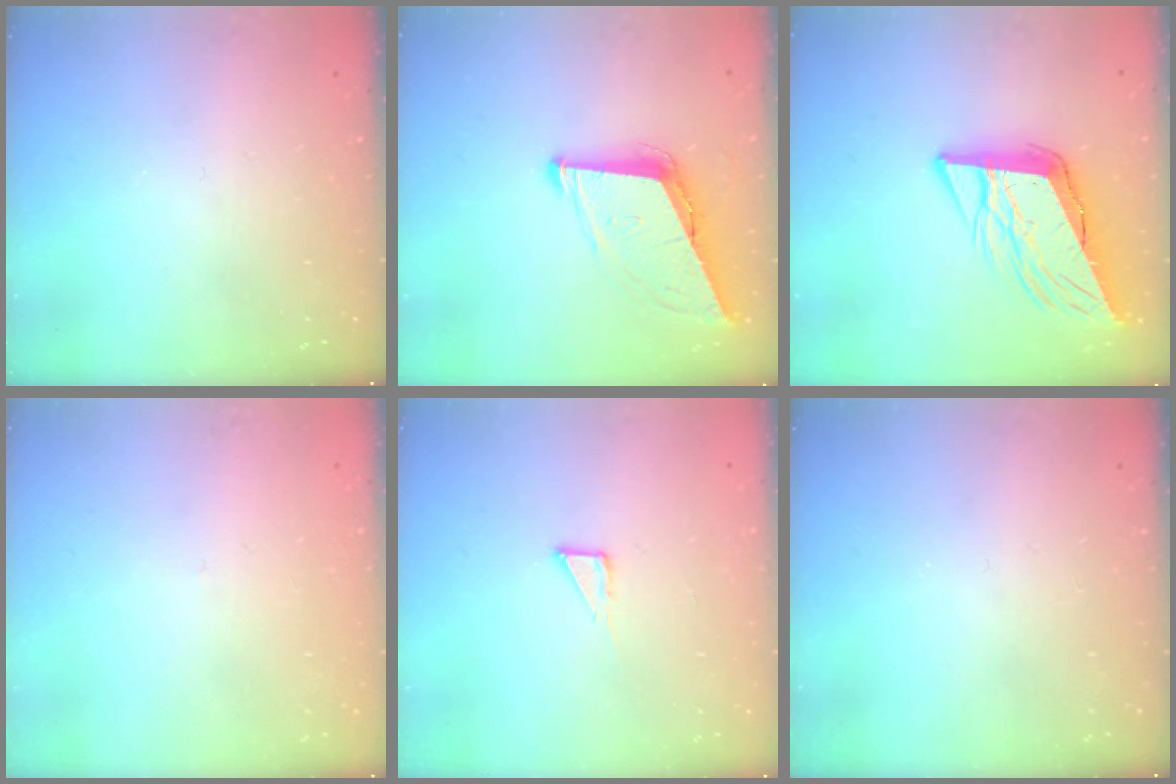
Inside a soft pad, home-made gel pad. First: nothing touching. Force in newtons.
{"total": 8.7, "press": 8.4, "slide": 2.4}
{"total": 12.3, "press": 11.7, "slide": 3.6}
{"total": 2.7, "press": 2.7, "slide": 0.3}
{"total": 3.4, "press": 3.4, "slide": 0.3}
{"total": 0.0}